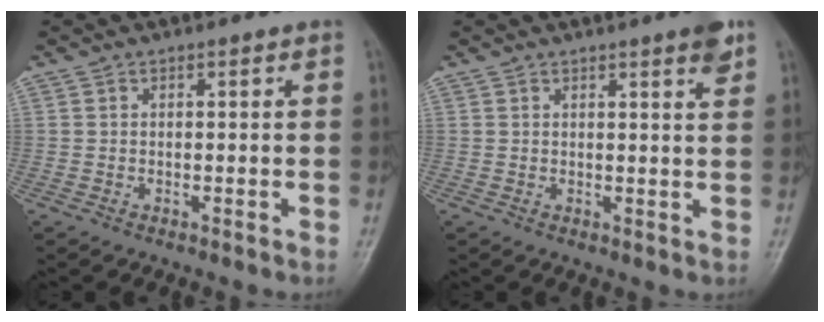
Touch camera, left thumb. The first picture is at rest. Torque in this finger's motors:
{"motor_torque": [0.80, 0.29, 0.45, -0.52, 0.00]}